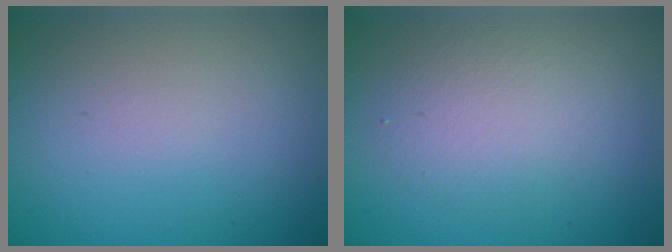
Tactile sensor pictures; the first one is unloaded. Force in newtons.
{"total": 2.9, "press": 2.8, "slide": 0.2}